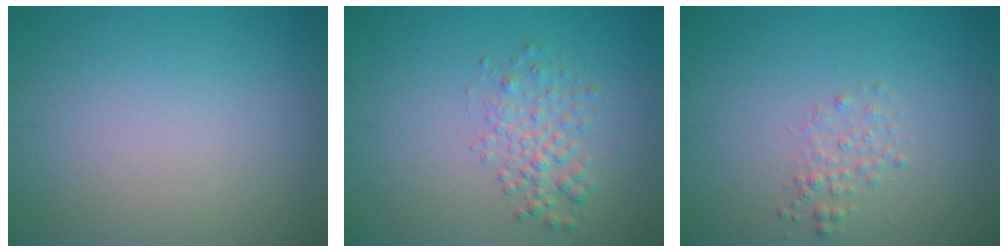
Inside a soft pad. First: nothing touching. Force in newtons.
{"total": 2.4, "press": 2.4, "slide": 0.1}
{"total": 1.3, "press": 1.3, "slide": 0.1}